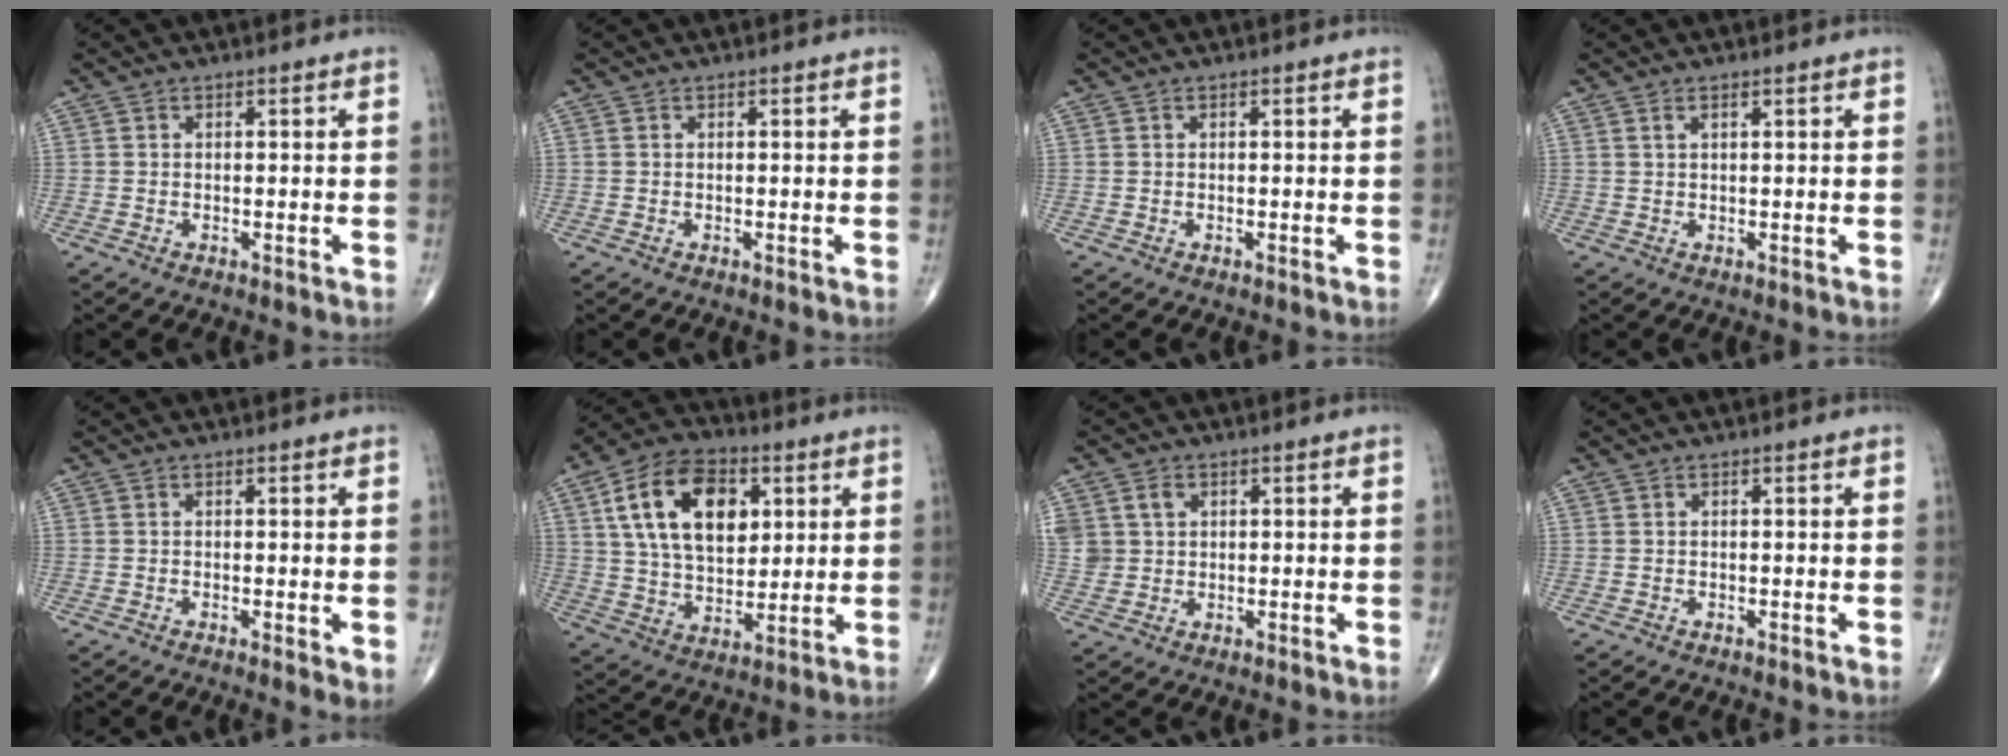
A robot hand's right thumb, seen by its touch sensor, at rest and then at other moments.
{"total": 0.0}
{"total": 0.0}
{"total": 0.9, "force": [0.6, 0.1, 0.6], "torque": [-0.015, 0.001, 0.012]}
{"total": 2.1, "force": [0.0, 0.4, 2.1], "torque": [-0.034, -0.012, -0.004]}
{"total": 18.4, "force": [5.8, 11.3, 13.2], "torque": [-0.201, -0.009, 0.103]}
{"total": 5.1, "force": [1.8, 4.2, 2.2], "torque": [-0.032, -0.001, 0.042]}
{"total": 0.0}